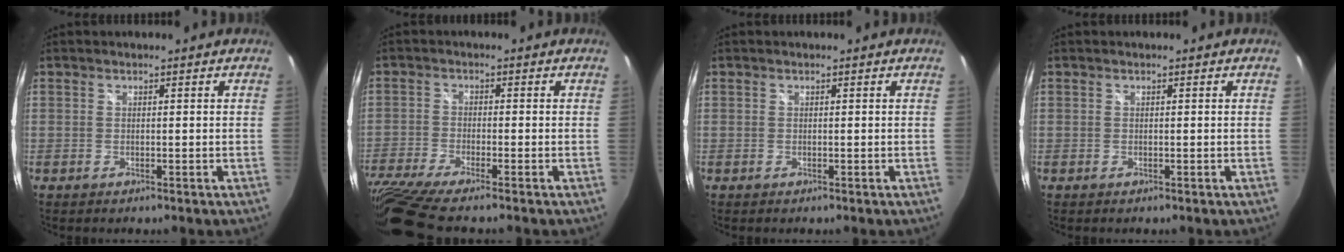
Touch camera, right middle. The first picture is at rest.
{"total": 11.1, "force": [-9.2, 0.2, 6.2], "torque": [-0.147, -0.051, -0.168]}
{"total": 0.0}
{"total": 0.0}